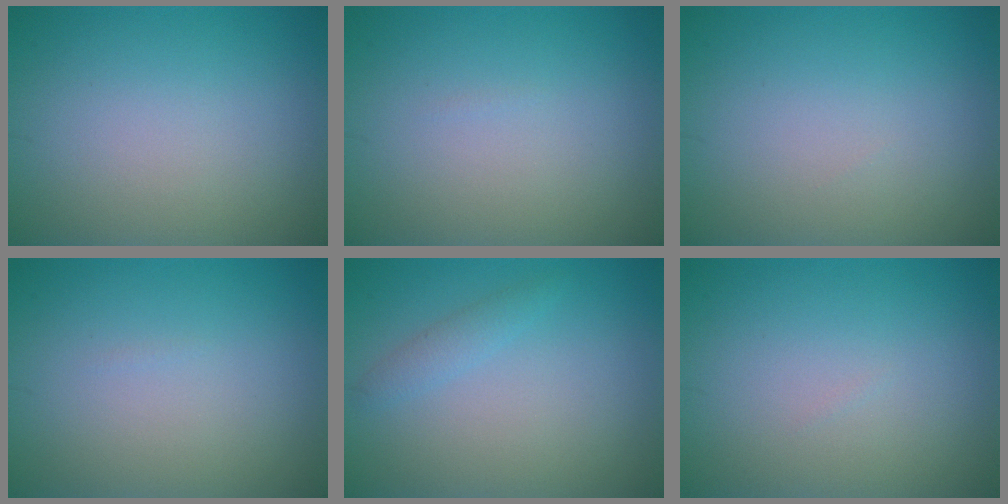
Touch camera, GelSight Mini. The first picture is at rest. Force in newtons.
{"total": 0.0}
{"total": 0.0}
{"total": 0.0}
{"total": 1.3, "press": 1.3, "slide": 0.0}
{"total": 0.0}